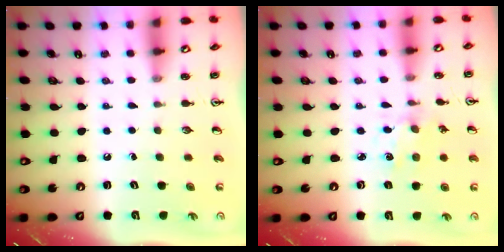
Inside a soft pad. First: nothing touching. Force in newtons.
{"total": 1.4, "press": 1.4, "slide": 0.3}